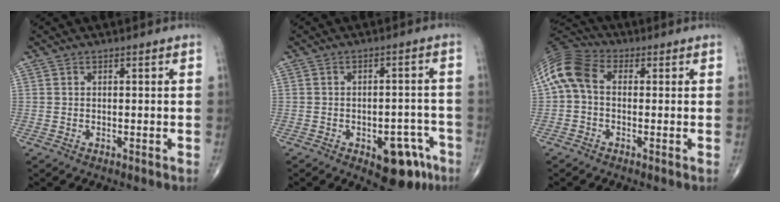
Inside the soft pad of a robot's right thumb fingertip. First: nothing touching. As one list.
[{"total": 9.6, "force": [-5.0, 4.9, 6.6], "torque": [-0.049, 0.035, -0.057]}, {"total": 9.4, "force": [0.5, 6.3, 7.0], "torque": [-0.142, 0.027, -0.005]}]